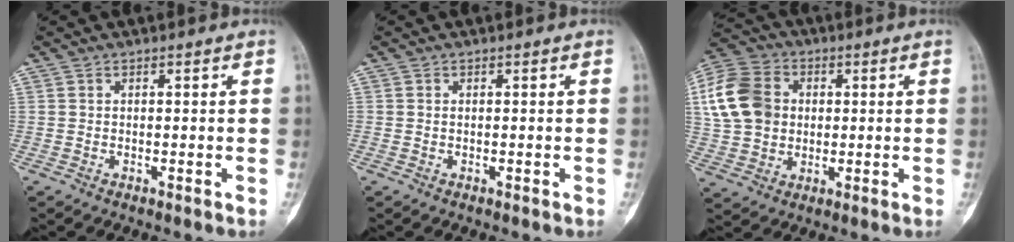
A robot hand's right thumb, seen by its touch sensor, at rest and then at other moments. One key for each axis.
{"total": 0.0}
{"total": 14.4, "fx": 2.0, "fy": 11.7, "fz": 8.2, "tx": -0.153, "ty": 0.016, "tz": 0.033}